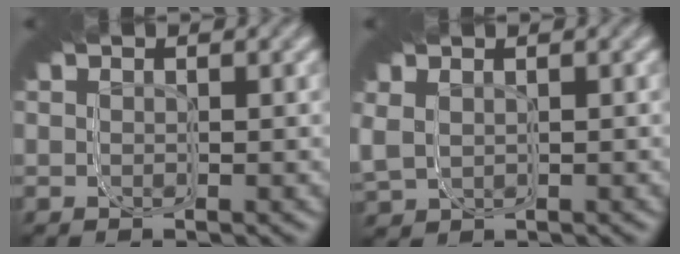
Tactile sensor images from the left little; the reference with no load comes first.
{"total": 4.0, "force": [0.2, 3.6, 1.7], "torque": [-0.052, -0.005, 0.001]}